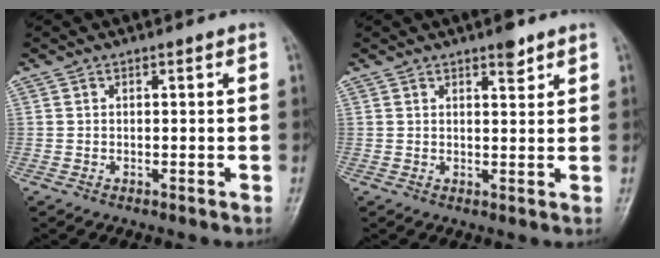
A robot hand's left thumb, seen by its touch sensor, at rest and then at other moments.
{"total": 3.0, "force": [2.2, 1.0, 1.8], "torque": [-0.017, -0.013, 0.031]}